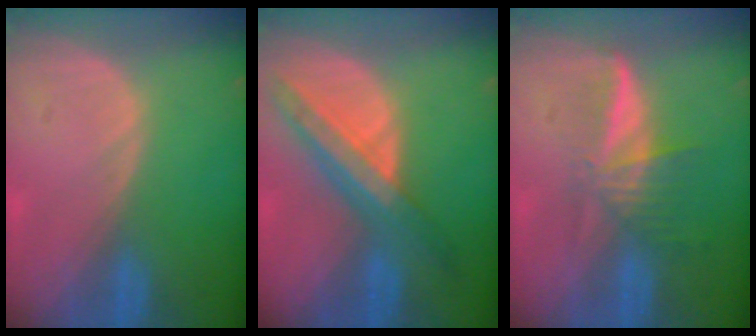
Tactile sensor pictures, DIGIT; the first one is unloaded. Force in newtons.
{"total": 8.8, "press": 7.7, "slide": 4.3}
{"total": 6.0, "press": 5.6, "slide": 2.3}